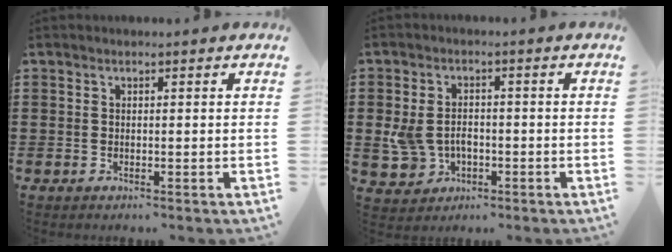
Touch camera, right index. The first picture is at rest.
{"total": 4.5, "force": [-0.7, 3.7, 2.4], "torque": [-0.074, 0.002, -0.019]}